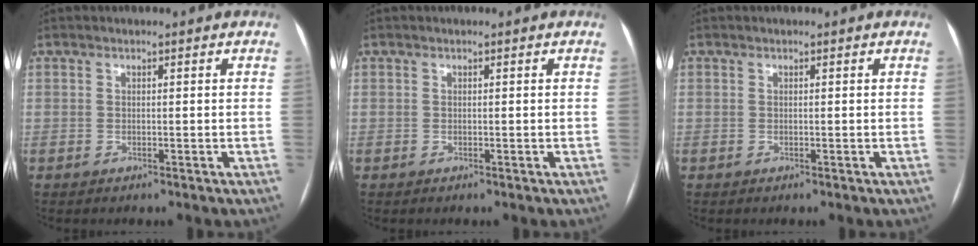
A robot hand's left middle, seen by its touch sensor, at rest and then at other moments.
{"total": 0.0}
{"total": 0.0}